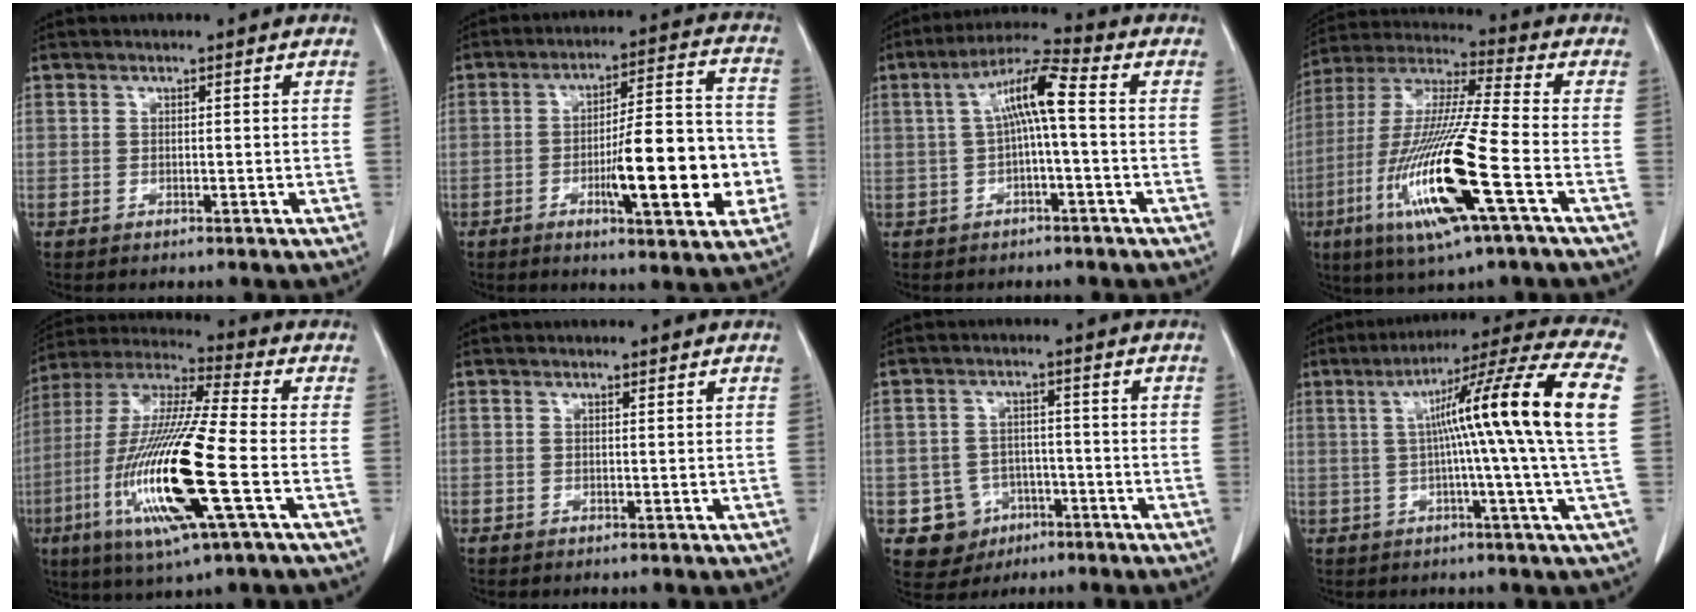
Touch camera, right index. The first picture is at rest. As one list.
[{"total": 16.0, "force": [-4.2, 2.8, 15.2], "torque": [-0.226, 0.010, -0.060]}, {"total": 7.7, "force": [0.4, 0.6, 7.6], "torque": [-0.140, 0.028, 0.006]}, {"total": 19.2, "force": [-6.8, 0.6, 17.9], "torque": [-0.385, -0.028, -0.132]}, {"total": 20.0, "force": [-5.7, 1.3, 19.1], "torque": [-0.411, -0.025, -0.110]}, {"total": 0.0}, {"total": 6.2, "force": [-2.5, 5.6, 1.0], "torque": [-0.014, 0.010, -0.030]}, {"total": 17.8, "force": [2.0, -2.2, 17.5], "torque": [-0.250, 0.017, 0.015]}]